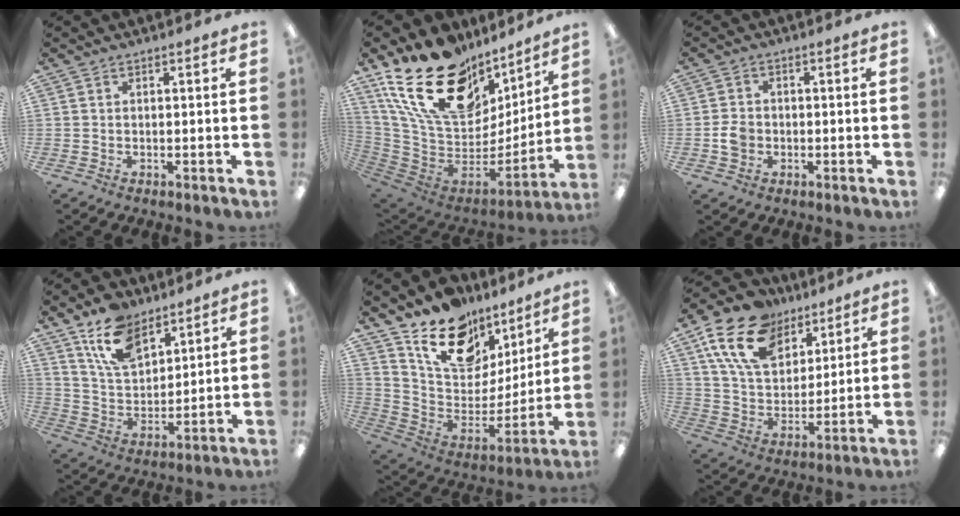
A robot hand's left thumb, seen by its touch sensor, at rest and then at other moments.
{"total": 25.4, "force": [14.4, 15.0, 14.5], "torque": [-0.260, -0.092, 0.277]}
{"total": 3.9, "force": [-0.9, 3.2, 2.1], "torque": [-0.034, 0.007, -0.014]}
{"total": 13.6, "force": [9.3, 7.3, 6.8], "torque": [-0.127, -0.038, 0.176]}
{"total": 18.3, "force": [12.7, 10.9, 7.5], "torque": [-0.137, -0.081, 0.229]}
{"total": 18.1, "force": [10.9, 11.3, 9.1], "torque": [-0.173, -0.039, 0.206]}